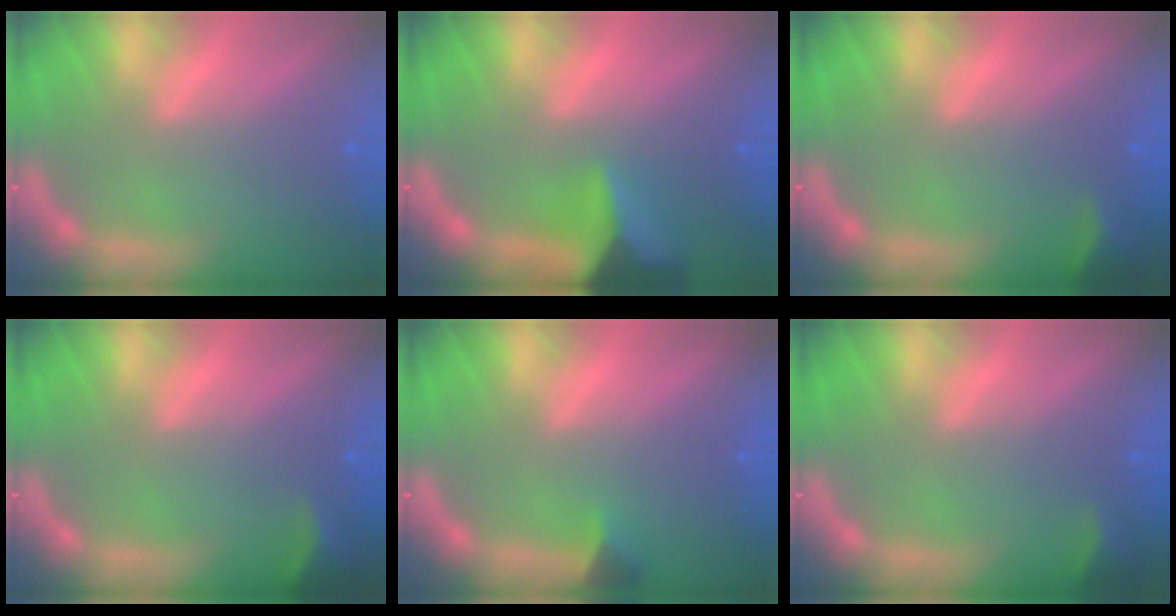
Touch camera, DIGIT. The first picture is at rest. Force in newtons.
{"total": 7.5}
{"total": 2.4}
{"total": 2.9}
{"total": 1.4}
{"total": 1.9}